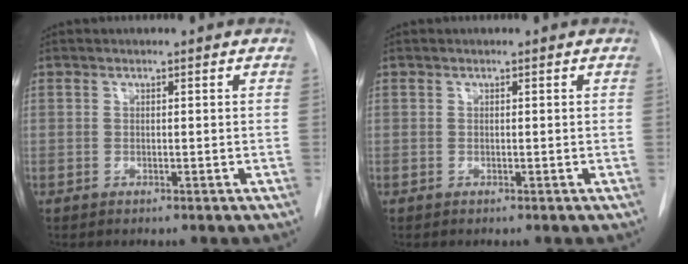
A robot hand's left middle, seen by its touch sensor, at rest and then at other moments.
{"total": 0.0}